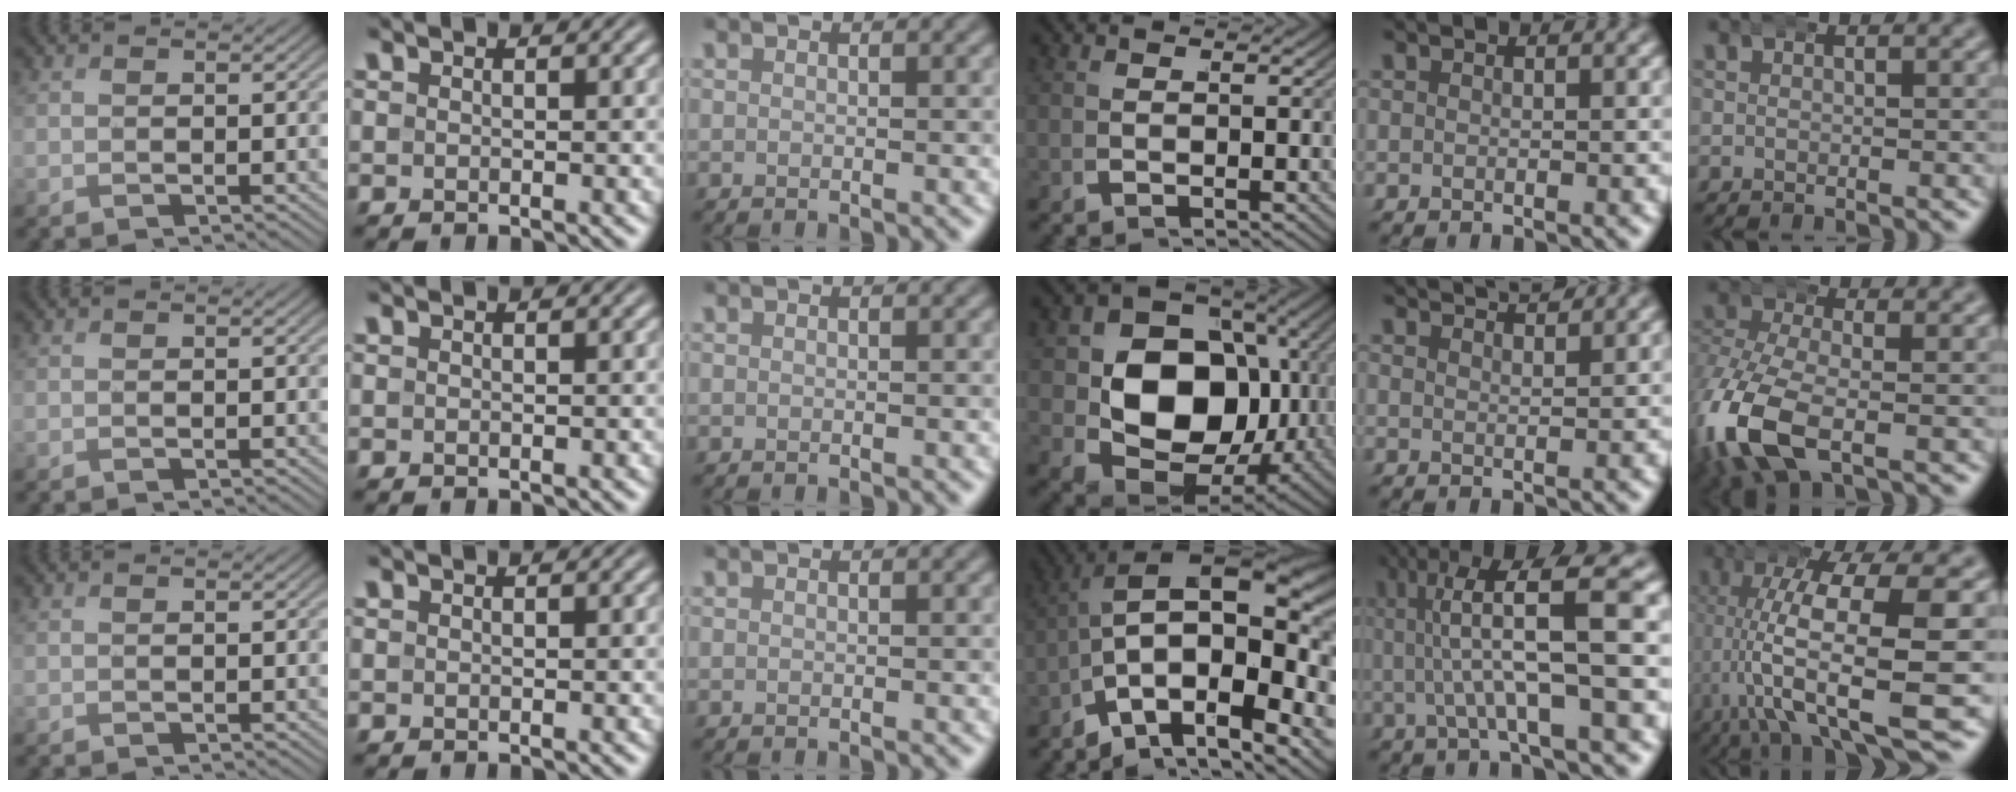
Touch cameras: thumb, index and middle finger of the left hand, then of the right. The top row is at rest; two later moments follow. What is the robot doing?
{"motion": "wrap", "object": "bandana"}